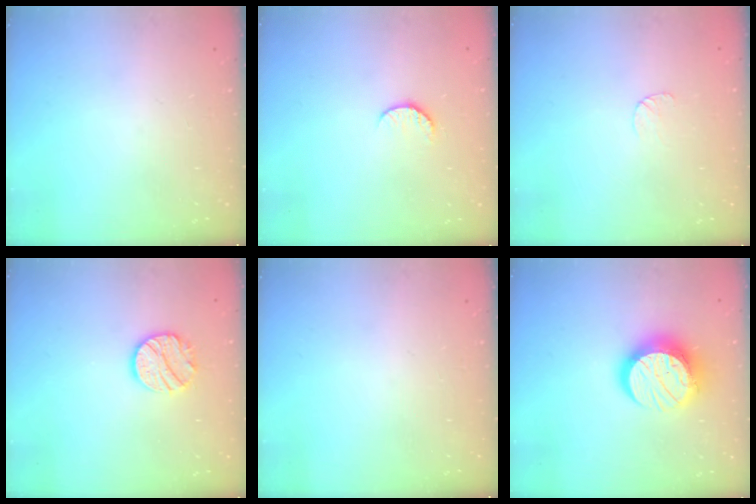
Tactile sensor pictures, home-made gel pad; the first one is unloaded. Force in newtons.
{"total": 5.2, "press": 5.2, "slide": 0.4}
{"total": 3.7, "press": 3.7, "slide": 0.3}
{"total": 11.1, "press": 11.1, "slide": 0.9}
{"total": 0.0}
{"total": 14.3, "press": 14.2, "slide": 1.6}